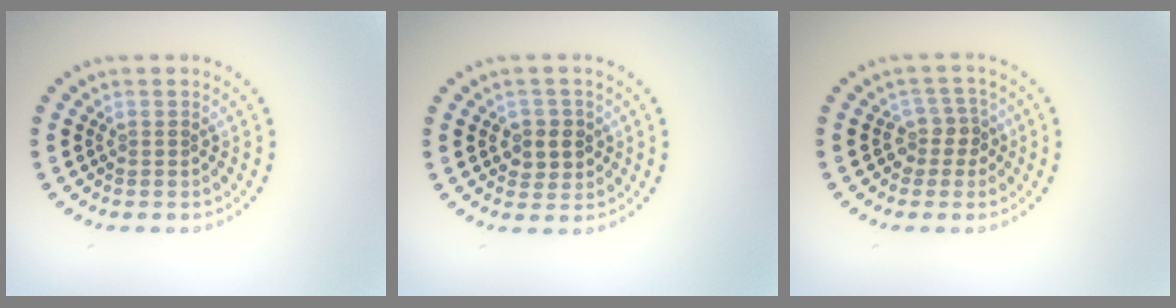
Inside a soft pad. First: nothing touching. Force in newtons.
{"total": 2.7, "press": 2.6, "slide": 0.8}
{"total": 2.2, "press": 1.7, "slide": 1.4}